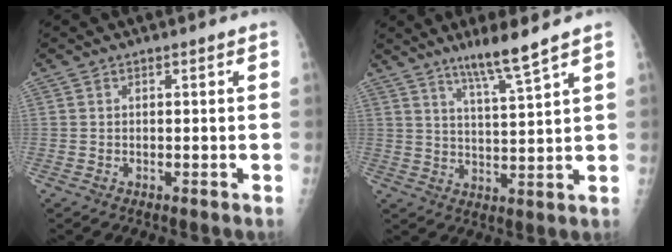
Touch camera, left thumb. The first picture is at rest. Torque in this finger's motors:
{"motor_torque": [0.21, -0.14, 0.51, -0.53, 0.02]}